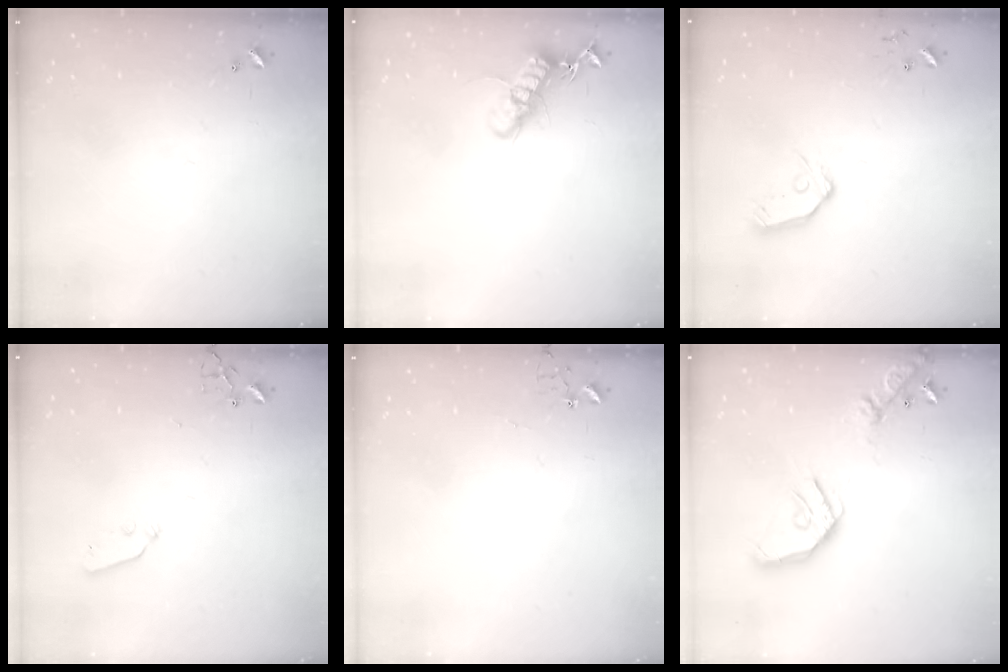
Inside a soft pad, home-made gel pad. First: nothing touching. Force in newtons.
{"total": 13.8, "press": 13.7, "slide": 1.3}
{"total": 9.2, "press": 9.1, "slide": 0.8}
{"total": 3.1, "press": 3.0, "slide": 0.4}
{"total": 3.9, "press": 3.9, "slide": 0.3}
{"total": 17.3, "press": 17.0, "slide": 2.8}